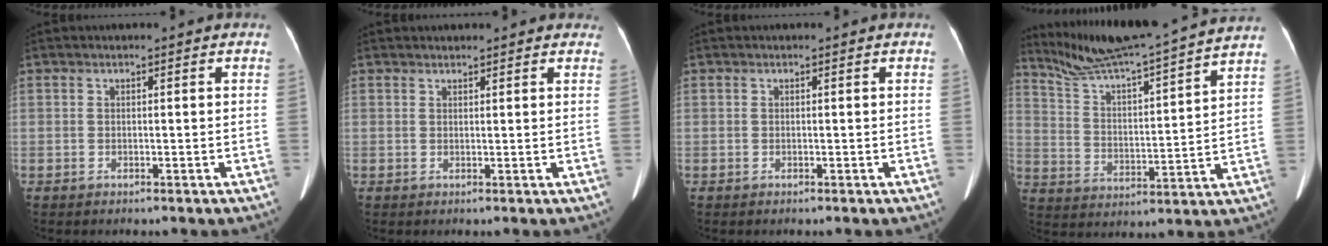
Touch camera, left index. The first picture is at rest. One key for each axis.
{"total": 5.5, "fx": 5.0, "fy": 1.6, "fz": 1.8, "tx": -0.013, "ty": 0.024, "tz": 0.052}
{"total": 0.0}
{"total": 21.1, "fx": 19.3, "fy": -1.2, "fz": 8.6, "tx": -0.155, "ty": -0.017, "tz": 0.284}